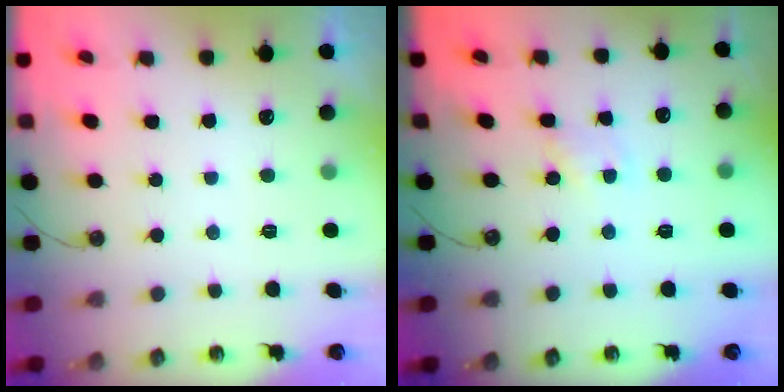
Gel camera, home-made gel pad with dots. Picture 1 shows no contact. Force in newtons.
{"total": 2.2, "press": 2.2, "slide": 0.3}